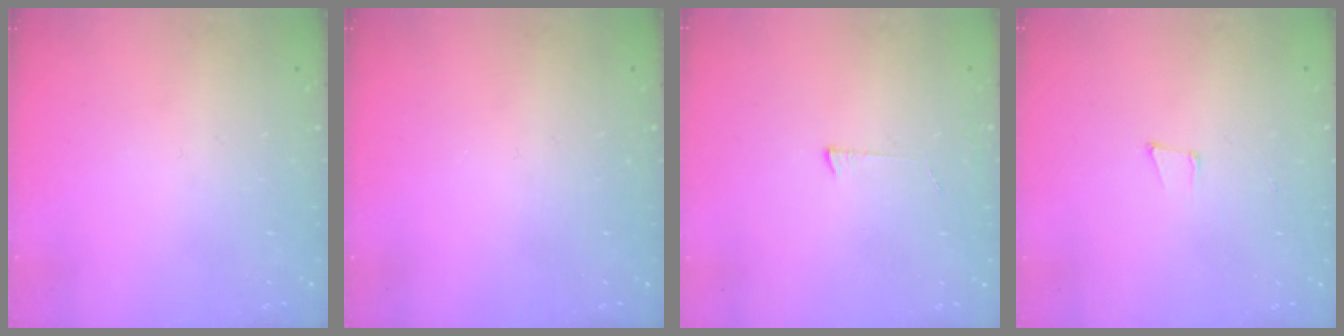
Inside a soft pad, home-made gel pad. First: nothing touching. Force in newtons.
{"total": 0.0}
{"total": 3.0, "press": 3.0, "slide": 0.3}
{"total": 5.0, "press": 4.2, "slide": 2.7}